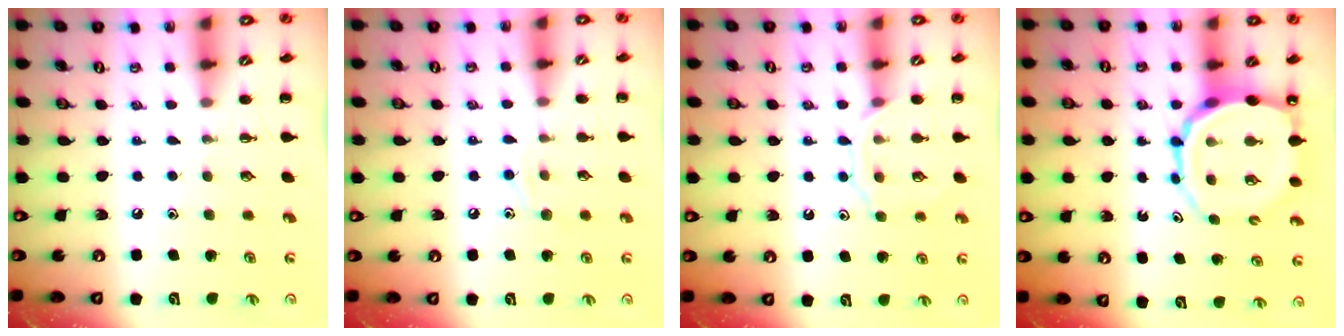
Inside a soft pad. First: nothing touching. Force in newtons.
{"total": 8.3, "press": 8.1, "slide": 1.8}
{"total": 9.5, "press": 9.5, "slide": 0.6}
{"total": 12.2, "press": 11.7, "slide": 3.2}